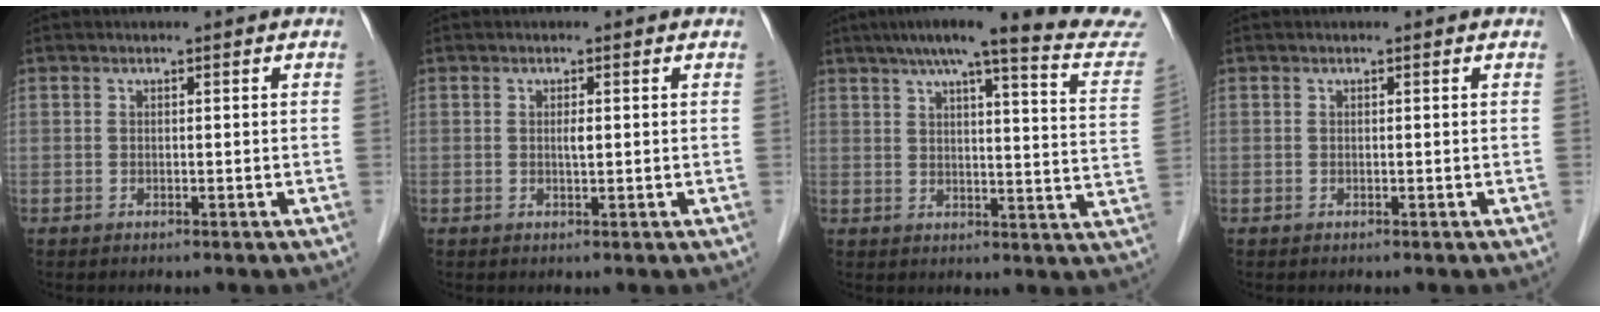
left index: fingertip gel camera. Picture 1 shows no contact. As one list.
[{"total": 1.0, "force": [0.2, 0.2, 1.0], "torque": [-0.019, 0.000, 0.002]}, {"total": 22.5, "force": [19.6, 0.6, 11.0], "torque": [-0.148, -0.038, 0.228]}, {"total": 0.0}]